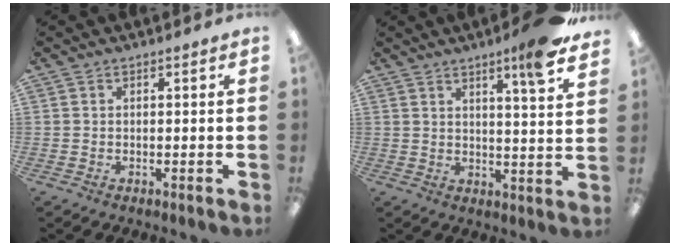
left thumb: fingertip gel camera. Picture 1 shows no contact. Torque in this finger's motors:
{"motor_torque": [1.05, -0.08, 1.19, -0.76, 0.08]}